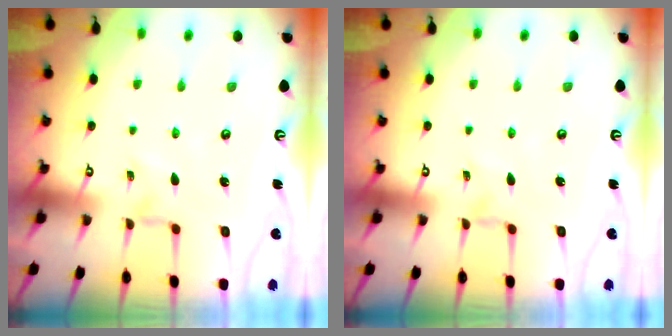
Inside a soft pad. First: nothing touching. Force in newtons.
{"total": 1.0, "press": 0.9, "slide": 0.3}